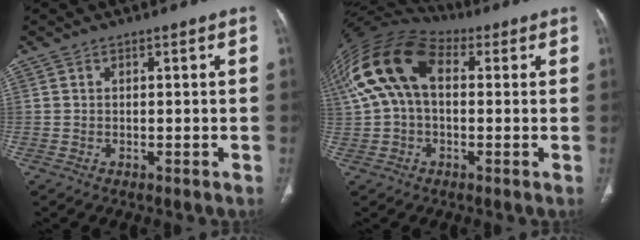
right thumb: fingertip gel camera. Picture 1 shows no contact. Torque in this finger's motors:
{"motor_torque": [-0.79, 1.77, 0.27, -0.01, 0.25]}